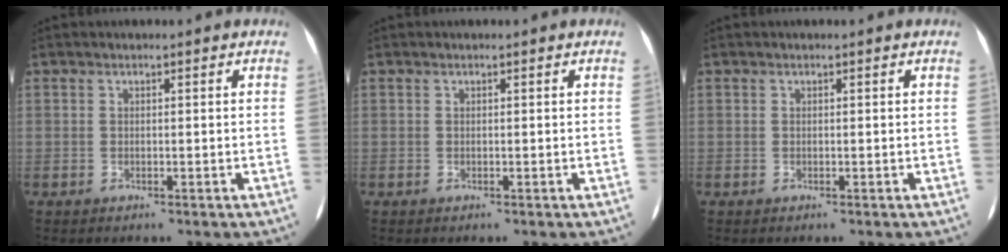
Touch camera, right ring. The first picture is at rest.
{"total": 0.0}
{"total": 0.0}